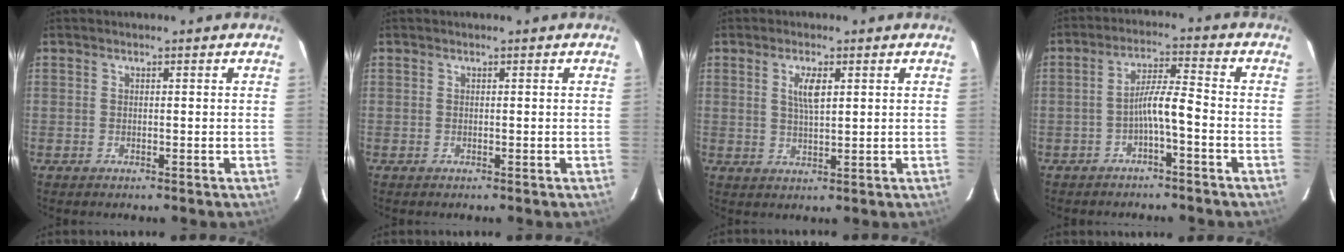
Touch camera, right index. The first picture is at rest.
{"total": 0.0}
{"total": 4.0, "force": [1.4, 1.3, 3.5], "torque": [-0.065, 0.000, 0.026]}
{"total": 4.9, "force": [-2.4, 0.1, 4.3], "torque": [-0.089, 0.013, -0.043]}